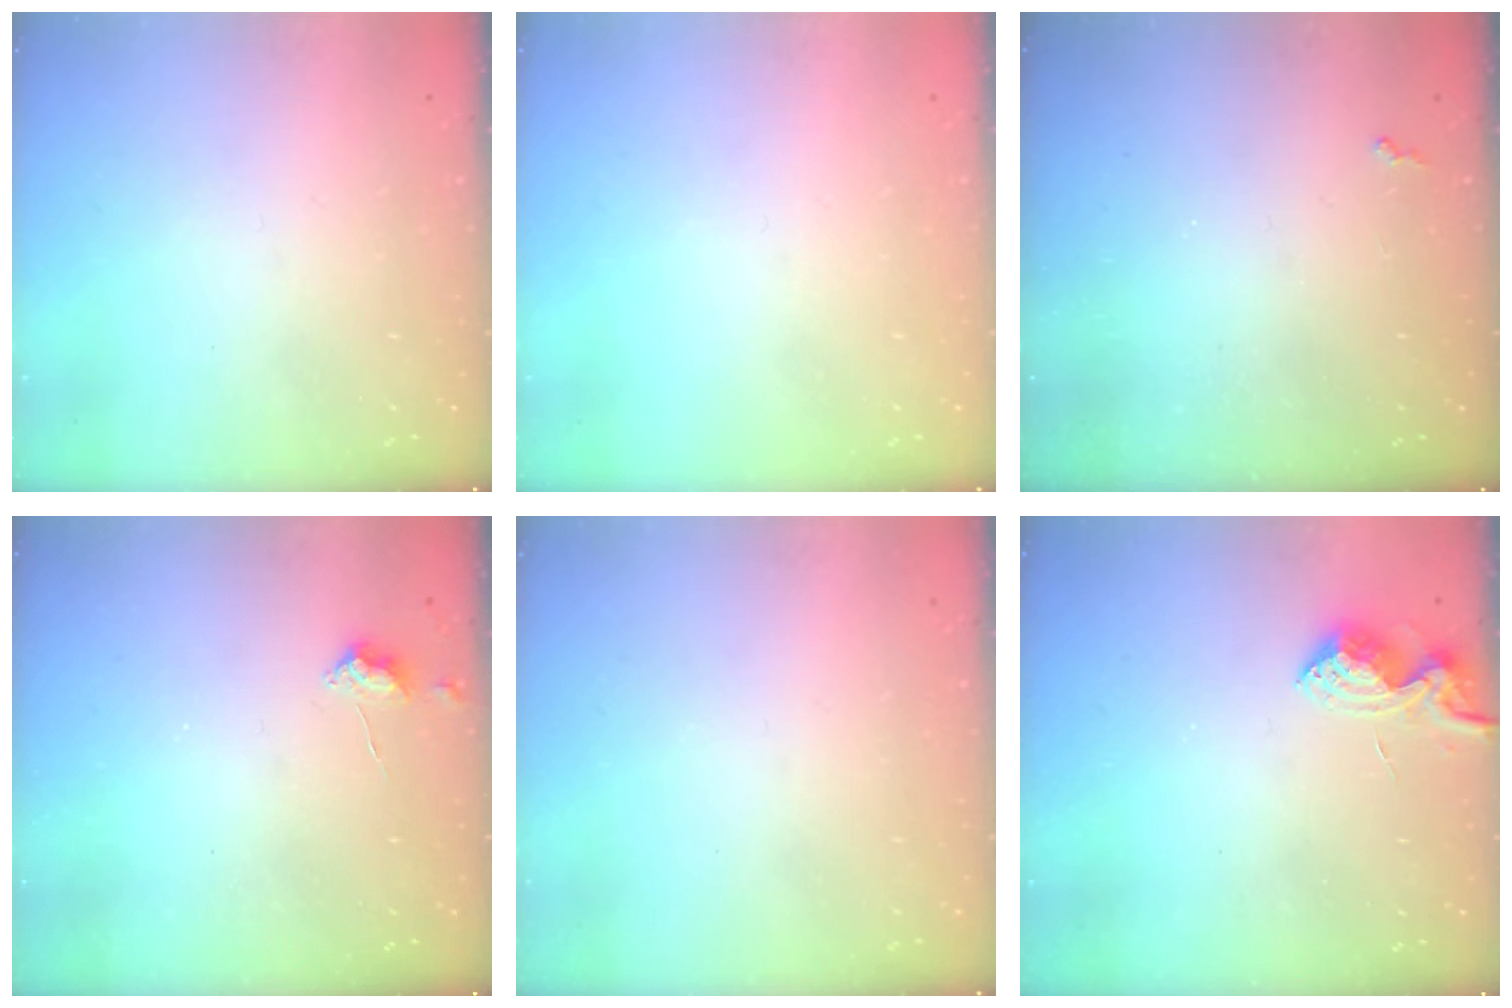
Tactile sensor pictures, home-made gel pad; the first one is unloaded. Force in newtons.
{"total": 0.0}
{"total": 2.3, "press": 2.3, "slide": 0.5}
{"total": 4.1, "press": 4.1, "slide": 0.5}
{"total": 0.0}
{"total": 7.1, "press": 7.1, "slide": 0.7}